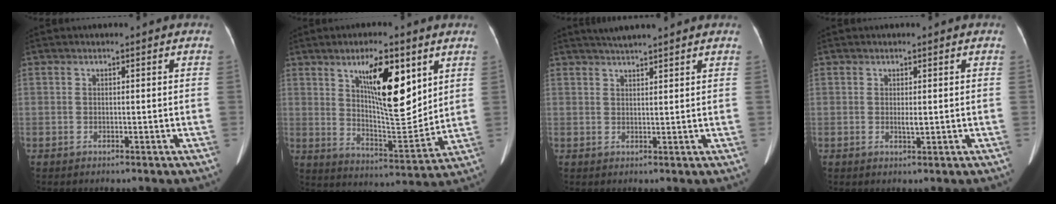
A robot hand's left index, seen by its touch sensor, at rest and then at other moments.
{"total": 12.8, "force": [5.7, 3.4, 10.9], "torque": [-0.183, -0.002, 0.105]}
{"total": 5.5, "force": [4.9, 0.0, 2.5], "torque": [-0.041, 0.026, 0.074]}
{"total": 1.1, "force": [0.1, 0.2, 1.1], "torque": [-0.022, -0.003, 0.003]}